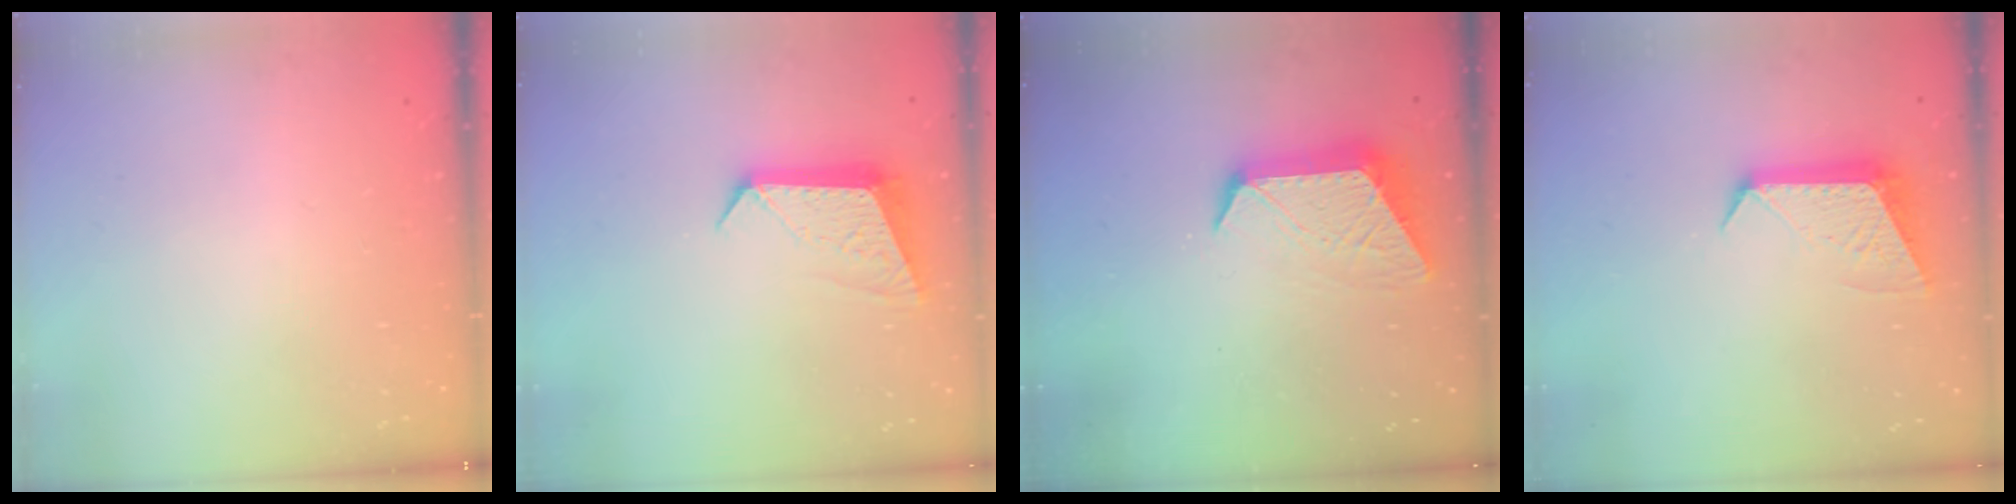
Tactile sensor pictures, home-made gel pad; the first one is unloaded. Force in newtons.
{"total": 9.5, "press": 9.5, "slide": 0.5}
{"total": 11.3, "press": 11.2, "slide": 0.7}
{"total": 9.9, "press": 9.9, "slide": 0.4}